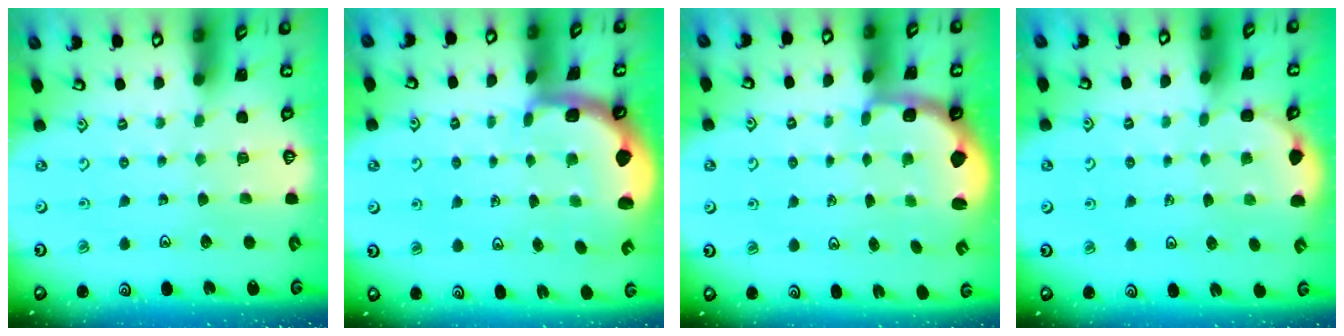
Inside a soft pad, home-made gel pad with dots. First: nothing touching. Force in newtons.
{"total": 2.4, "press": 2.1, "slide": 1.2}
{"total": 2.1, "press": 1.3, "slide": 1.6}
{"total": 2.4, "press": 1.0, "slide": 2.1}